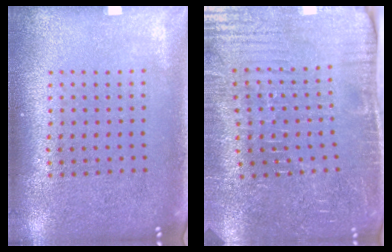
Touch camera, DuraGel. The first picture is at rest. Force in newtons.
{"total": 4.4, "press": 4.4, "slide": 0.5}